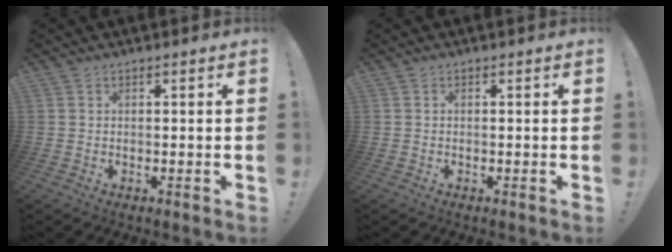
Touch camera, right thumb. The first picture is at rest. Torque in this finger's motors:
{"motor_torque": [0.02, 0.01, 0.05, -0.13, 0.03]}